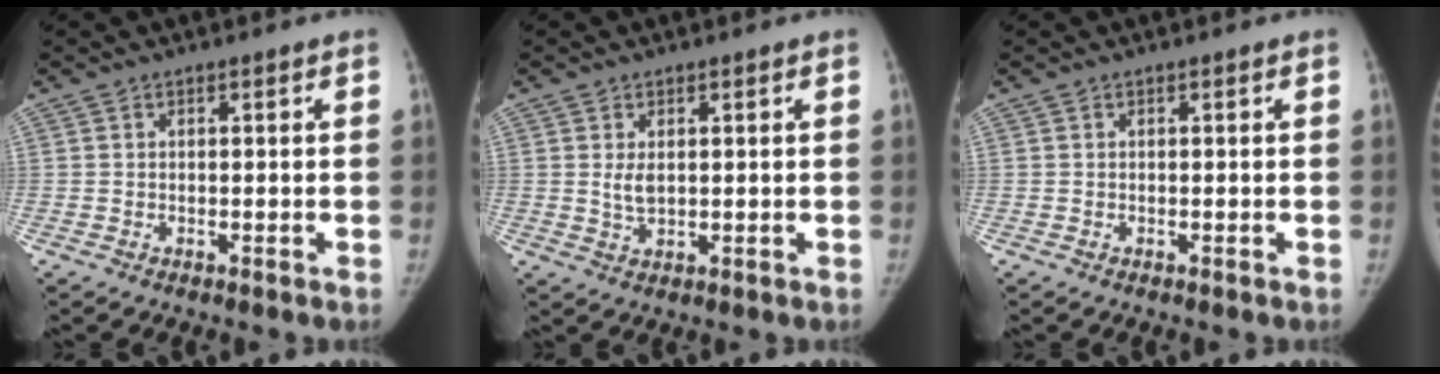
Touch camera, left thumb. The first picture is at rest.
{"total": 2.7, "force": [0.6, 1.6, 2.1], "torque": [-0.034, -0.006, 0.015]}
{"total": 0.0}